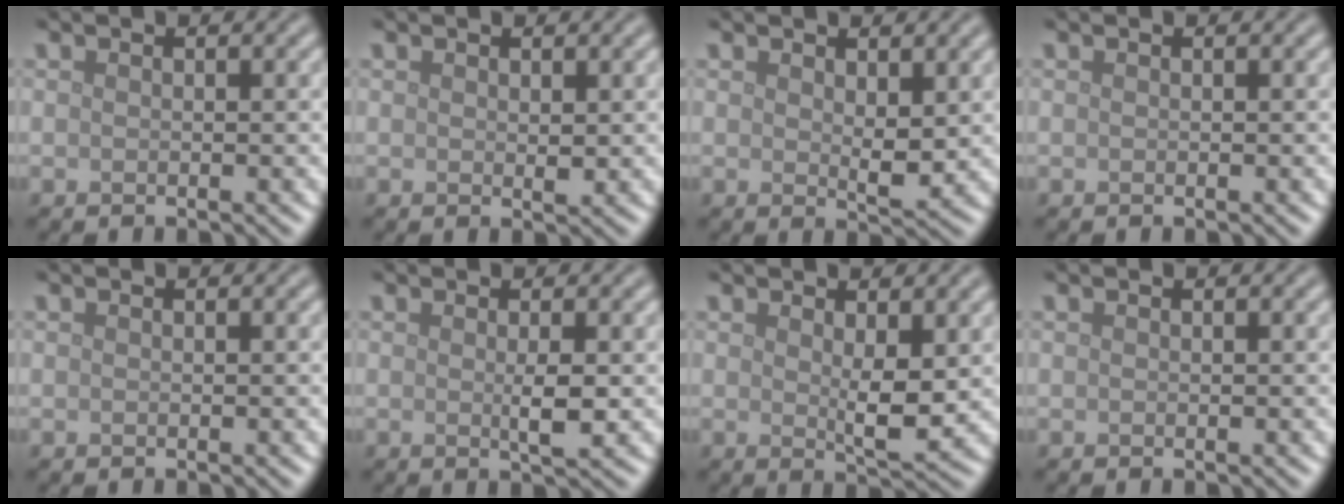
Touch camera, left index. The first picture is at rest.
{"total": 0.7, "force": [0.2, 0.3, 0.6], "torque": [-0.010, -0.003, 0.004]}
{"total": 2.2, "force": [0.8, 0.9, 1.8], "torque": [-0.030, -0.007, 0.017]}
{"total": 0.0}
{"total": 0.0}
{"total": 1.8, "force": [0.0, 0.2, 1.8], "torque": [-0.033, -0.003, -0.001]}
{"total": 2.8, "force": [0.7, 0.8, 2.6], "torque": [-0.045, -0.008, 0.015]}
{"total": 0.0}